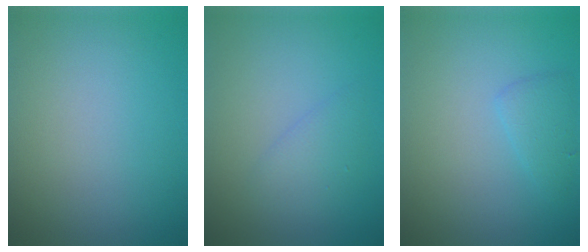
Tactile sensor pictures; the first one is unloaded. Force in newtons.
{"total": 1.7, "press": 1.7, "slide": 0.2}
{"total": 1.6, "press": 1.6, "slide": 0.1}